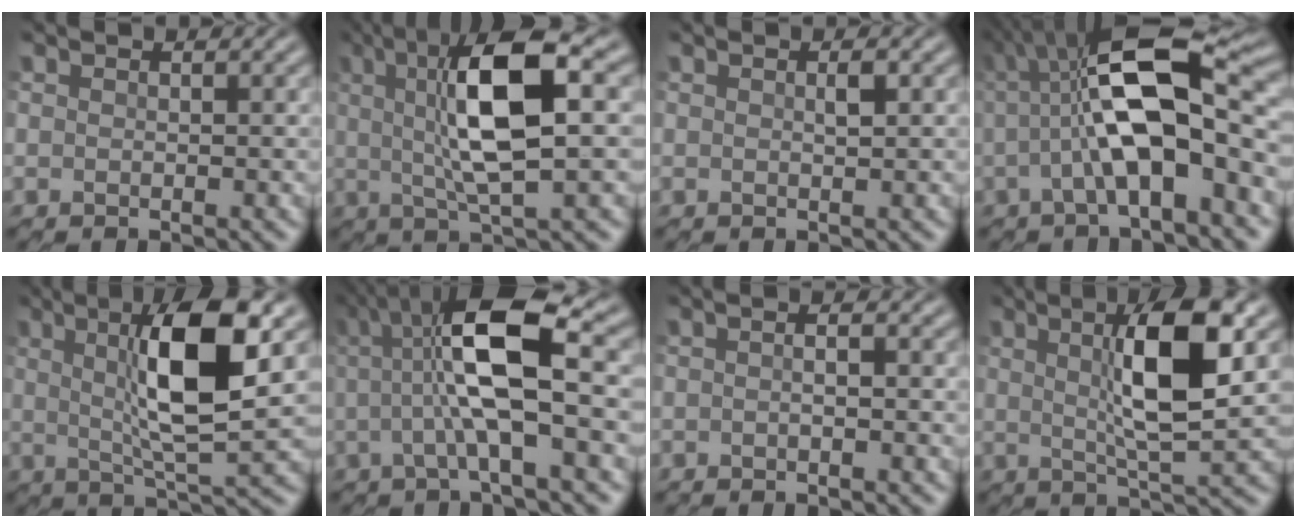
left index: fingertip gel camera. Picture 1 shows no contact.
{"total": 9.4, "force": [1.7, 2.3, 8.9], "torque": [-0.154, 0.013, 0.024]}
{"total": 1.1, "force": [0.2, 0.3, 1.0], "torque": [-0.020, 0.001, 0.006]}
{"total": 11.3, "force": [0.7, 3.8, 10.6], "torque": [-0.177, 0.019, 0.002]}
{"total": 8.7, "force": [2.1, 1.6, 8.4], "torque": [-0.141, 0.004, 0.035]}
{"total": 8.9, "force": [1.2, 2.1, 8.6], "torque": [-0.158, 0.009, 0.014]}
{"total": 1.4, "force": [-0.2, 0.5, 1.3], "torque": [-0.016, 0.001, -0.006]}
{"total": 7.9, "force": [1.9, 1.4, 7.5], "torque": [-0.123, 0.007, 0.030]}